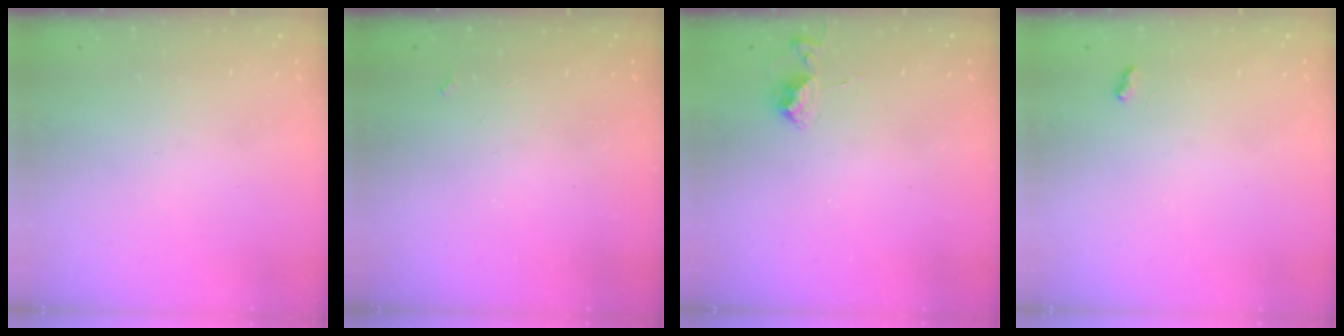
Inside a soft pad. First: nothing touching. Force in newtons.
{"total": 2.2, "press": 2.2, "slide": 0.4}
{"total": 5.0, "press": 4.9, "slide": 0.7}
{"total": 3.5, "press": 3.4, "slide": 0.4}